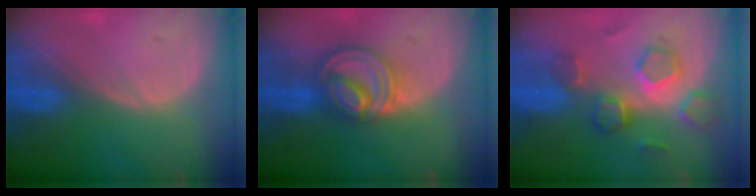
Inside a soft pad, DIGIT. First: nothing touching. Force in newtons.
{"total": 7.9, "press": 6.9, "slide": 3.9}
{"total": 9.0, "press": 7.8, "slide": 4.4}